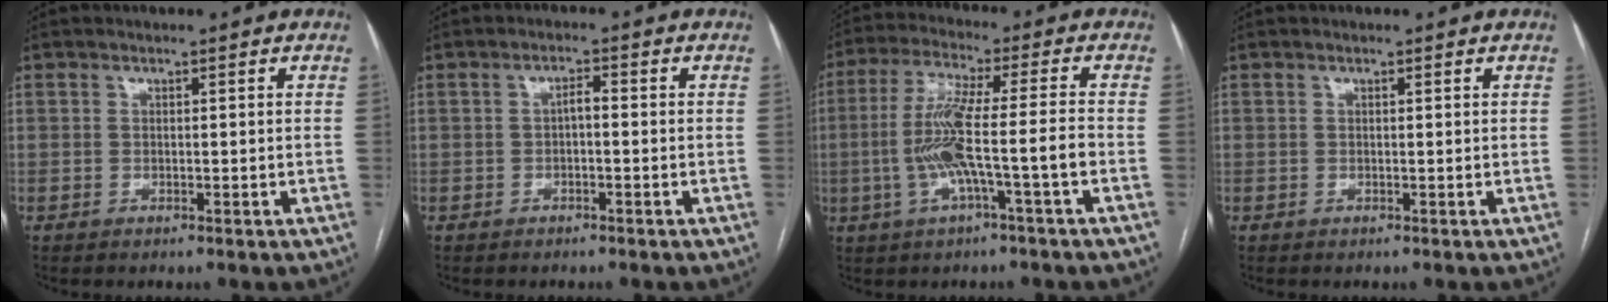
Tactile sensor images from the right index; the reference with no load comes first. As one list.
[{"total": 1.8, "force": [-0.3, 0.6, 1.7], "torque": [-0.028, 0.006, -0.005]}, {"total": 10.2, "force": [-2.4, -0.1, 9.9], "torque": [-0.200, 0.012, -0.046]}, {"total": 0.0}]